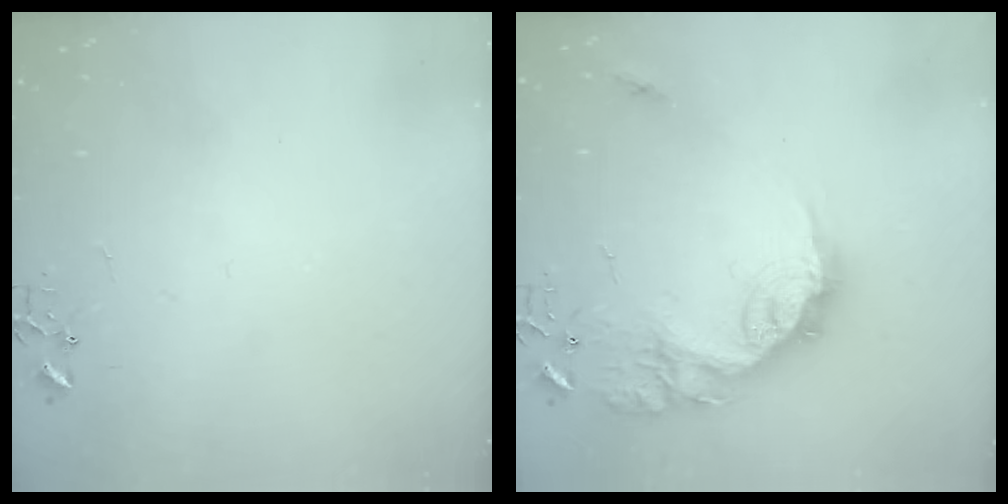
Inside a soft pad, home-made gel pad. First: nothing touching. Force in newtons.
{"total": 19.2, "press": 19.2, "slide": 1.0}